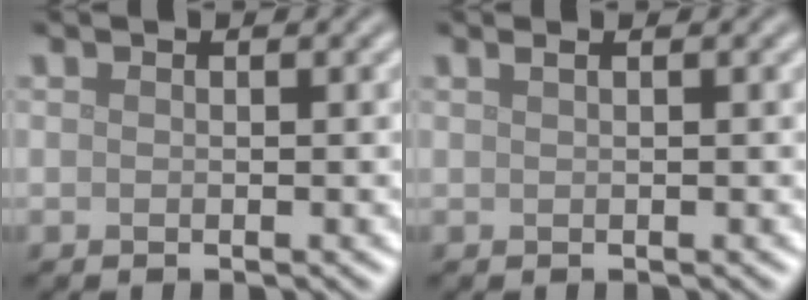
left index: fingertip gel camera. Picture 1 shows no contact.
{"total": 1.0, "force": [0.5, 0.5, 0.7], "torque": [-0.008, 0.000, 0.003]}